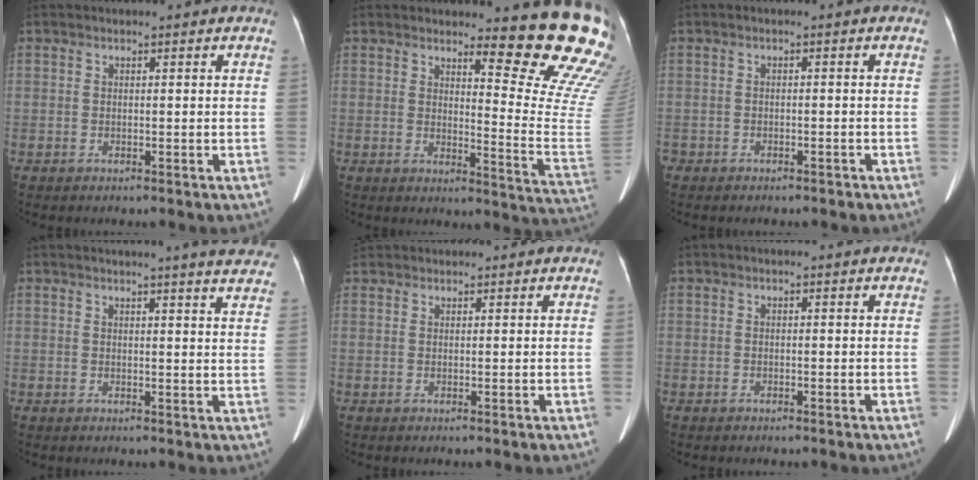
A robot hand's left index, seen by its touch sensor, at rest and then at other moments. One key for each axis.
{"total": 15.6, "fx": 13.4, "fy": 0.3, "fz": 8.1, "tx": -0.092, "ty": -0.131, "tz": 0.138}
{"total": 2.9, "fx": -2.4, "fy": 1.3, "fz": 0.7, "tx": -0.012, "ty": -0.001, "tz": -0.030}
{"total": 13.4, "fx": 12.2, "fy": 0.6, "fz": 5.6, "tx": -0.060, "ty": -0.027, "tz": 0.121}
{"total": 5.4, "fx": 5.1, "fy": 1.5, "fz": 1.1, "tx": -0.019, "ty": 0.039, "tz": 0.081}
{"total": 1.1, "fx": 1.0, "fy": 0.2, "fz": 0.1, "tx": -0.014, "ty": 0.013, "tz": 0.008}